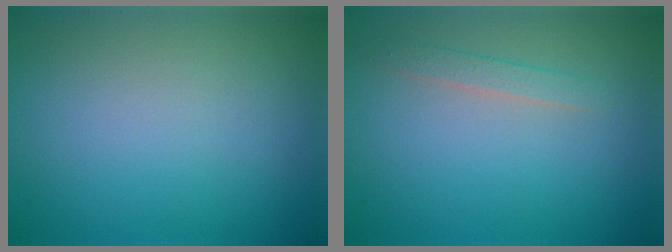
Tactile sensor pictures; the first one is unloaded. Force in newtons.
{"total": 1.3, "press": 1.3, "slide": 0.1}